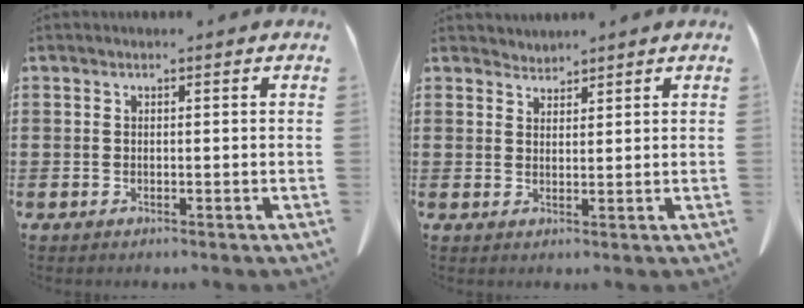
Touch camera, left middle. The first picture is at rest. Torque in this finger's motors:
{"motor_torque": [0.01, -0.12, -0.08, -0.02]}